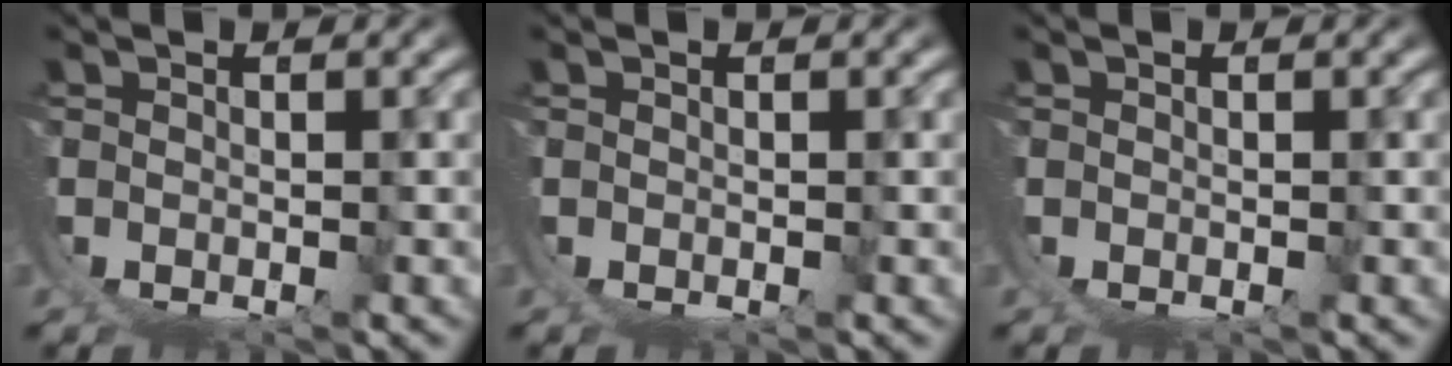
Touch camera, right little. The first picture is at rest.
{"total": 0.0}
{"total": 0.0}